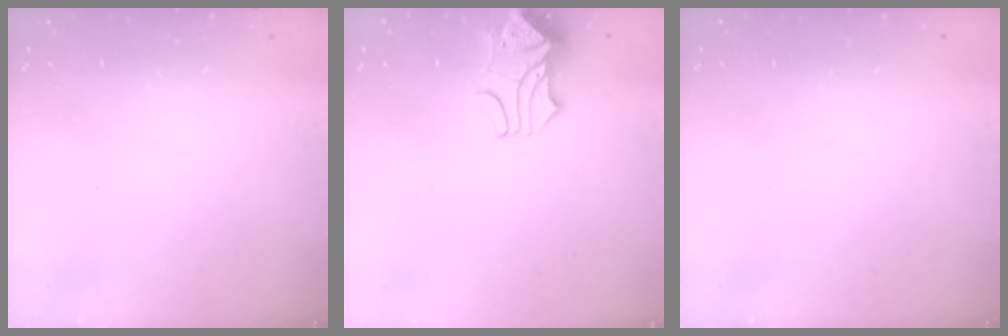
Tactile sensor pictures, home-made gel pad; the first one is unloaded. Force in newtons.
{"total": 1.6, "press": 1.2, "slide": 1.0}
{"total": 0.0}